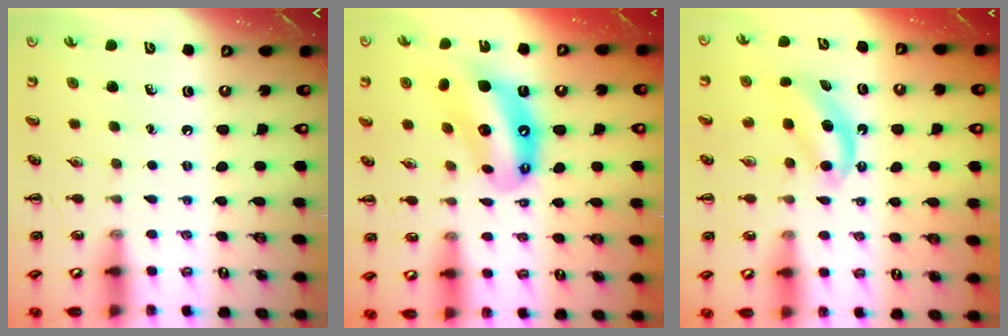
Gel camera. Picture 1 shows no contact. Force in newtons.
{"total": 13.0, "press": 12.4, "slide": 3.9}
{"total": 5.4, "press": 5.3, "slide": 0.7}